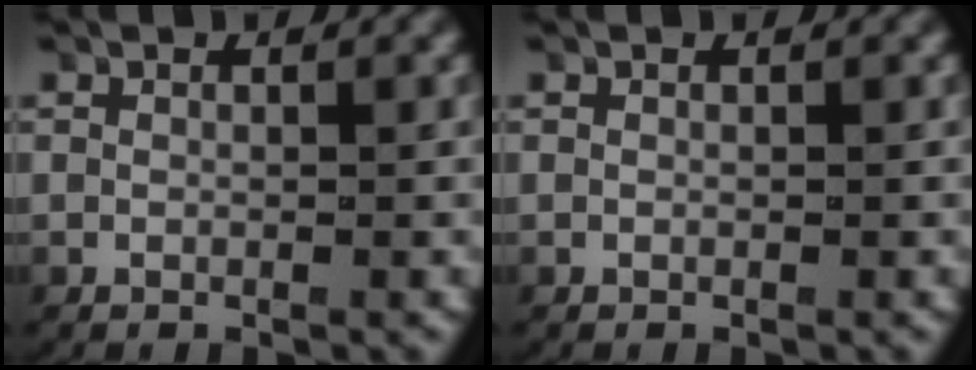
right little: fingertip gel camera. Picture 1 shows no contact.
{"total": 0.0}